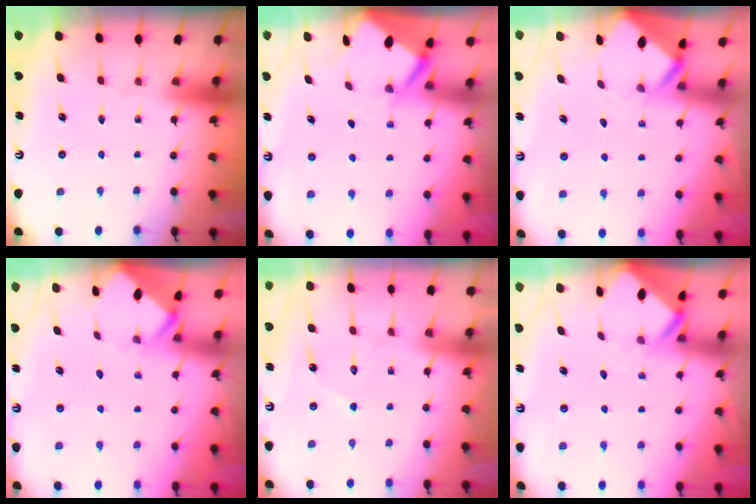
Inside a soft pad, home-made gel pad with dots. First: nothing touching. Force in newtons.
{"total": 3.5, "press": 3.5, "slide": 0.2}
{"total": 3.3, "press": 3.3, "slide": 0.1}
{"total": 3.1, "press": 3.1, "slide": 0.1}
{"total": 6.1, "press": 6.1, "slide": 0.6}
{"total": 2.9, "press": 2.9, "slide": 0.2}